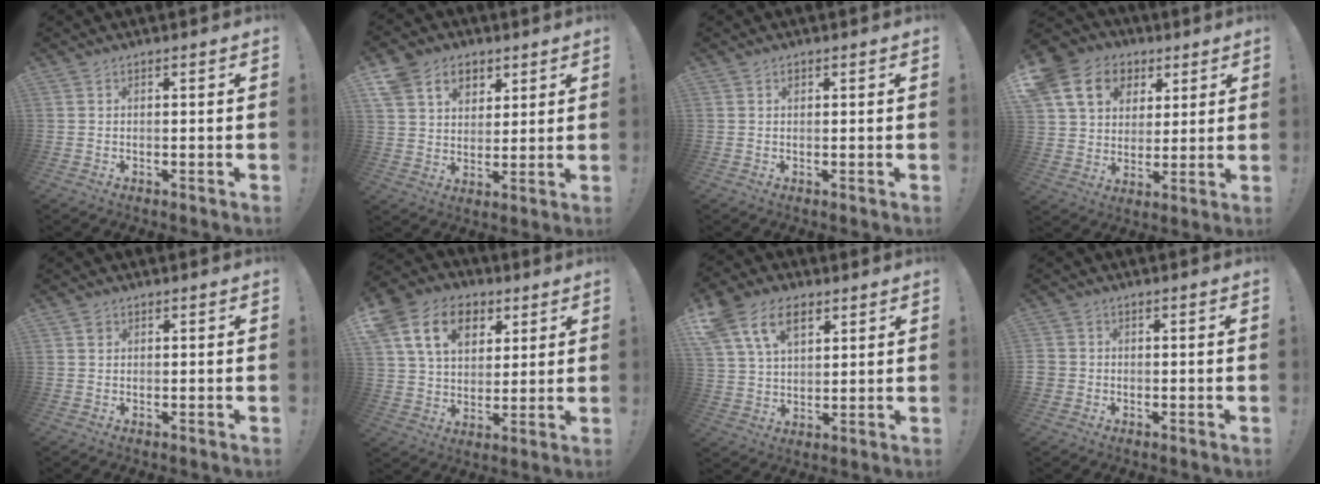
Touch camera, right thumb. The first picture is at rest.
{"total": 11.8, "force": [6.3, 8.9, 4.4], "torque": [-0.073, -0.025, 0.125]}
{"total": 0.7, "force": [0.5, 0.5, 0.0], "torque": [0.007, 0.000, 0.008]}
{"total": 16.3, "force": [7.2, 12.7, 7.3], "torque": [-0.115, -0.019, 0.152]}
{"total": 1.3, "force": [0.6, 1.1, 0.1], "torque": [0.003, 0.001, 0.010]}
{"total": 17.5, "force": [7.6, 12.6, 9.6], "torque": [-0.148, -0.021, 0.145]}
{"total": 14.6, "force": [7.3, 9.6, 8.3], "torque": [-0.151, -0.011, 0.143]}
{"total": 3.1, "force": [-0.7, 2.9, 0.9], "torque": [-0.009, 0.008, -0.011]}